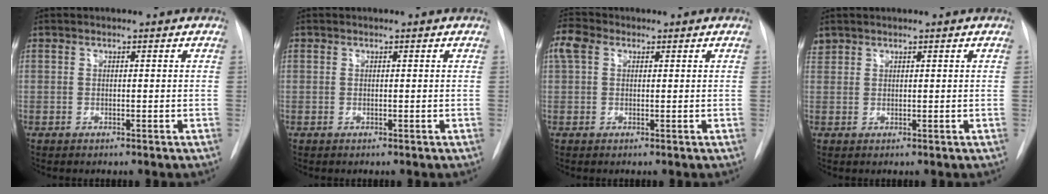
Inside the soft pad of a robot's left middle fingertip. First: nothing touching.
{"total": 0.0}
{"total": 3.5, "force": [1.4, 2.5, 2.0], "torque": [-0.058, 0.024, 0.028]}
{"total": 1.4, "force": [1.1, 0.8, -0.1], "torque": [0.003, 0.011, 0.021]}